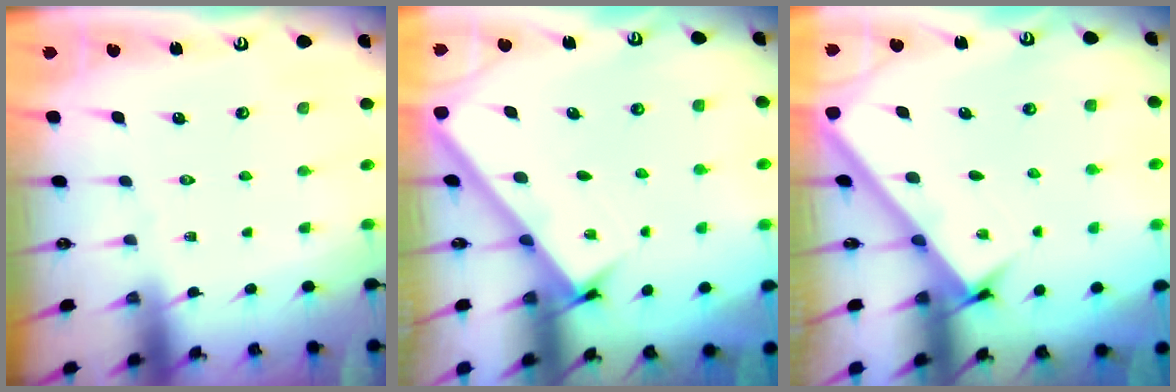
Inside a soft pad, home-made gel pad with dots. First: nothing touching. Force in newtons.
{"total": 2.7, "press": 2.6, "slide": 0.3}
{"total": 2.9, "press": 2.8, "slide": 0.4}